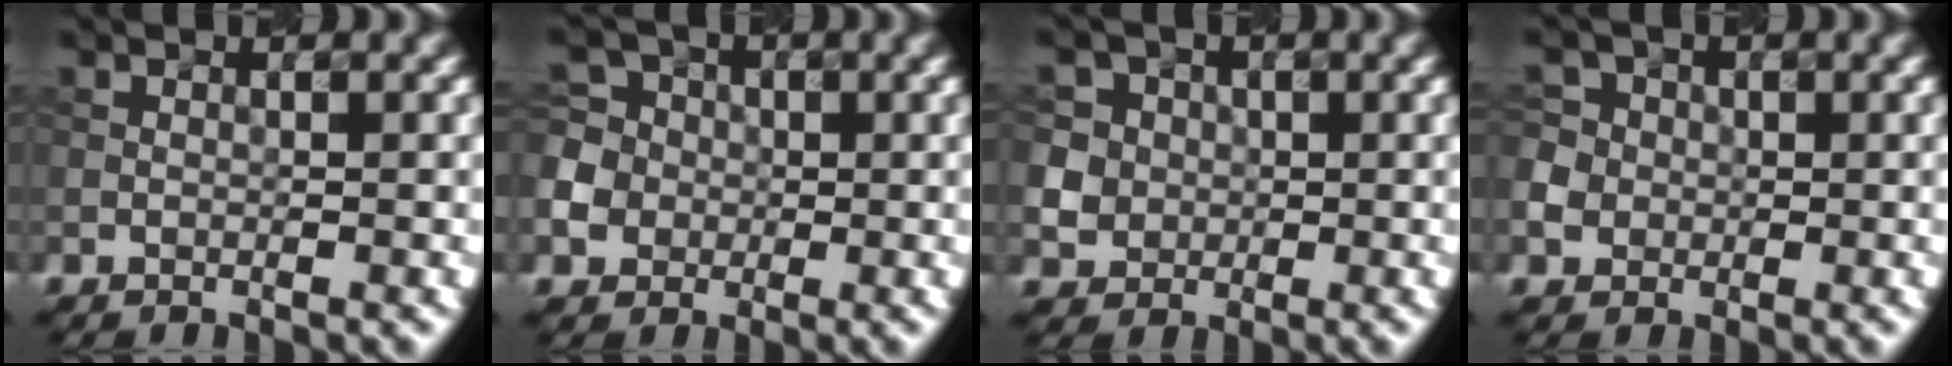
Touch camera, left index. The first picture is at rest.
{"total": 6.4, "force": [-1.5, 5.9, 2.2], "torque": [-0.048, 0.016, -0.050]}
{"total": 6.9, "force": [2.0, 6.3, 2.1], "torque": [-0.058, 0.032, 0.023]}
{"total": 4.8, "force": [-0.1, 4.5, 1.6], "torque": [-0.027, 0.027, -0.019]}